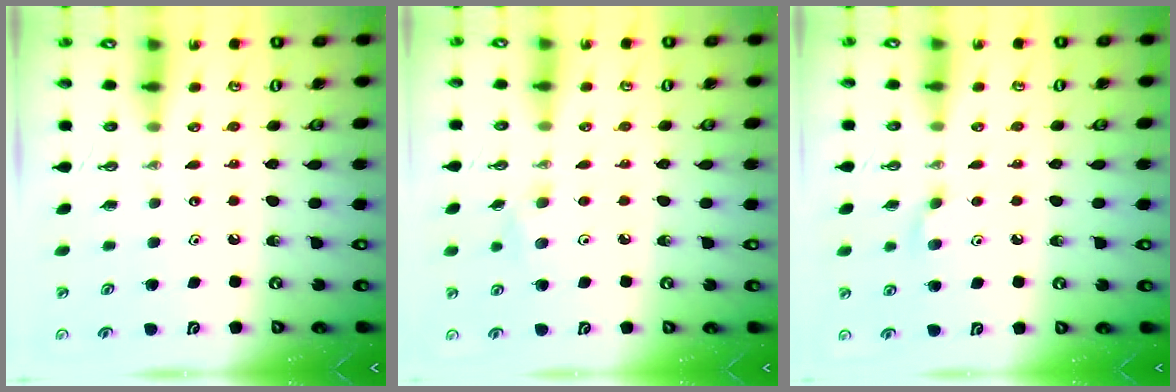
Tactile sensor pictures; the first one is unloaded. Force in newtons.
{"total": 6.2, "press": 4.8, "slide": 3.9}
{"total": 4.6, "press": 4.3, "slide": 1.6}